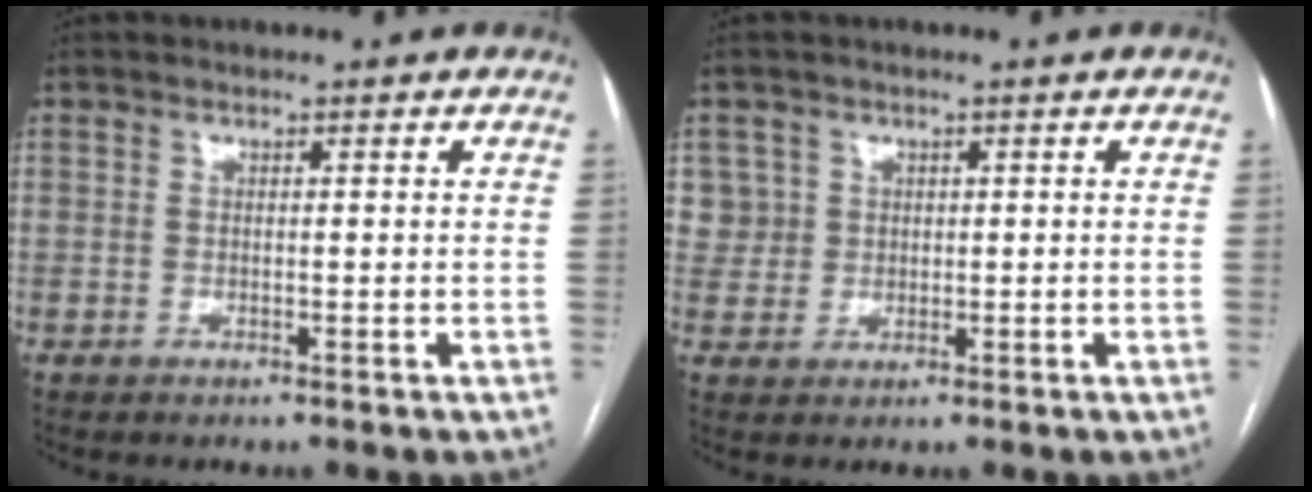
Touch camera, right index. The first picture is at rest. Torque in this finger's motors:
{"motor_torque": [-0.08, 0.08, 0.08, 0.02]}